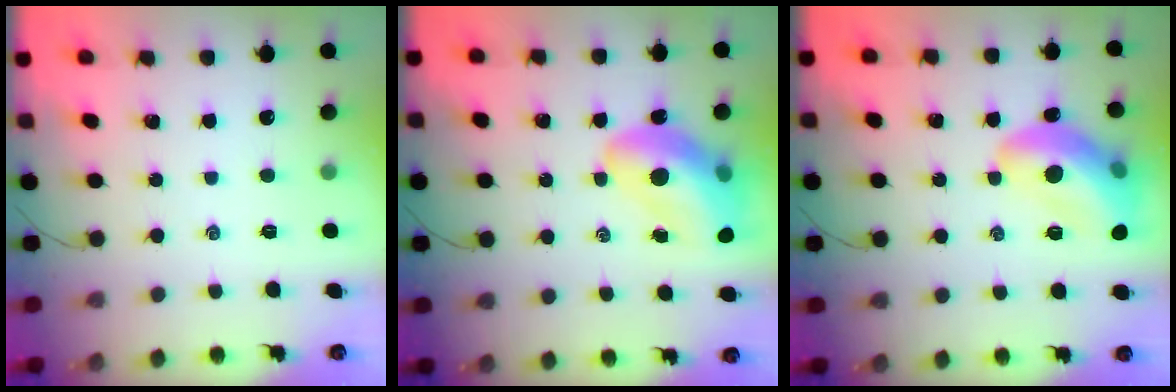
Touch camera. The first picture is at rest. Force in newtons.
{"total": 17.0, "press": 16.4, "slide": 4.6}
{"total": 15.3, "press": 15.2, "slide": 1.7}